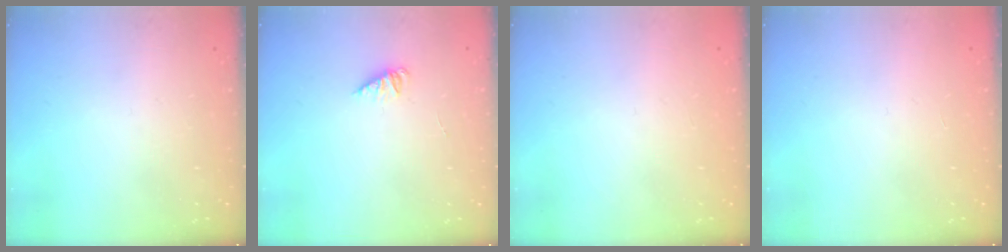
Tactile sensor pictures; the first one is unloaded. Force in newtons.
{"total": 1.1, "press": 1.1, "slide": 0.2}
{"total": 0.0}
{"total": 0.0}